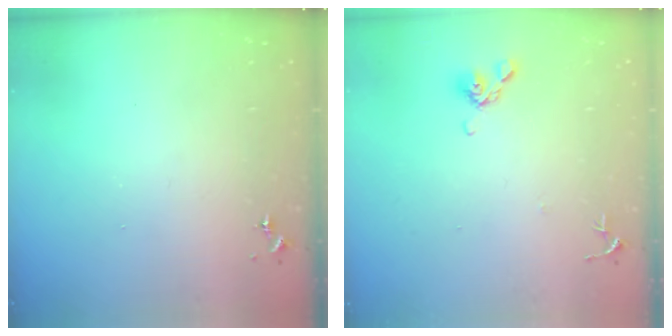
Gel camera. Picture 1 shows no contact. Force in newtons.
{"total": 7.9, "press": 7.5, "slide": 2.4}